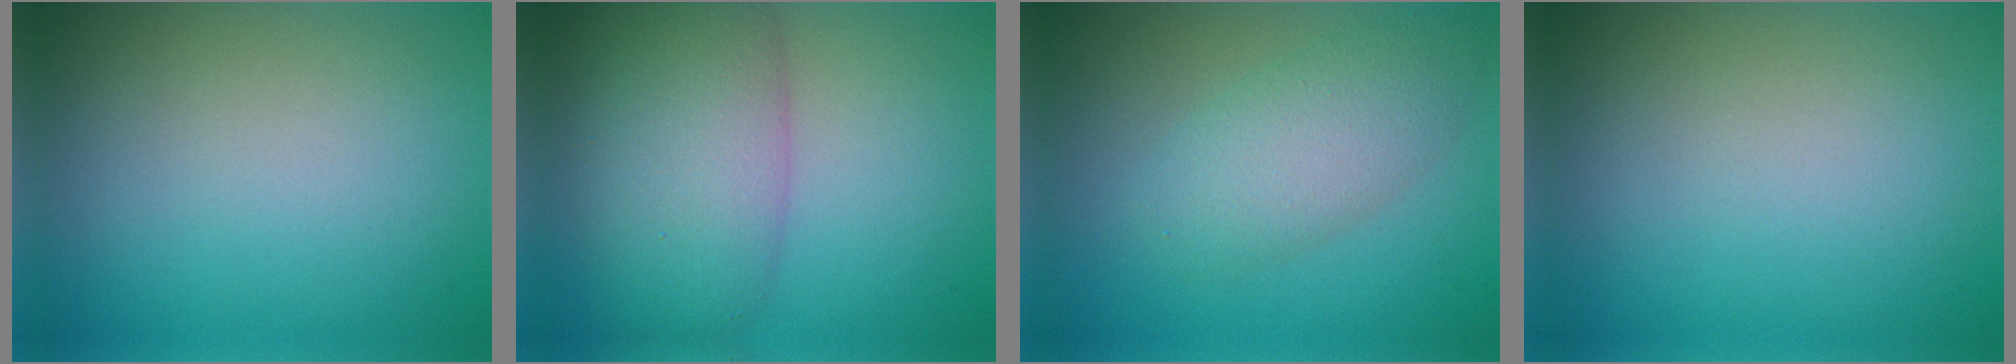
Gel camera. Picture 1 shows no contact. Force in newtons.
{"total": 7.9, "press": 7.9, "slide": 0.2}
{"total": 4.3, "press": 4.3, "slide": 0.1}
{"total": 0.0}